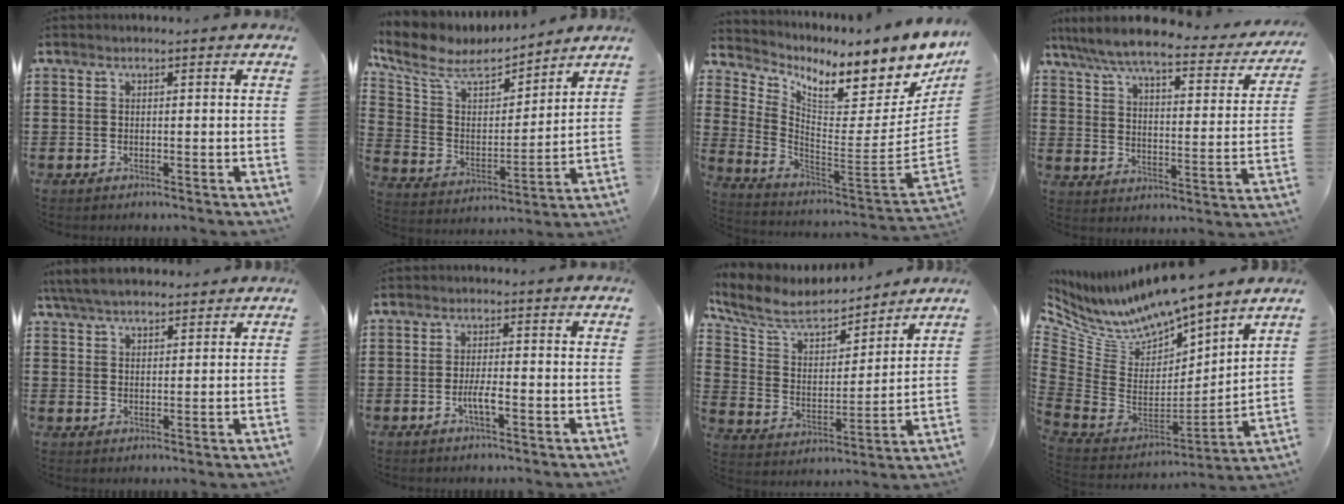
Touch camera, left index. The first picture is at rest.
{"total": 8.2, "force": [6.3, 3.3, 4.1], "torque": [-0.111, -0.031, 0.105]}
{"total": 7.7, "force": [5.6, 2.1, 4.9], "torque": [-0.100, -0.063, 0.089]}
{"total": 7.0, "force": [5.9, 0.5, 3.6], "torque": [-0.096, -0.038, 0.099]}
{"total": 5.1, "force": [4.7, 1.2, 1.8], "torque": [-0.049, -0.005, 0.088]}
{"total": 3.1, "force": [-1.1, 0.7, 2.8], "torque": [-0.055, -0.001, -0.021]}
{"total": 8.0, "force": [6.7, 2.8, 3.2], "torque": [-0.097, -0.038, 0.116]}
{"total": 7.5, "force": [7.0, 2.0, 1.6], "torque": [-0.074, -0.066, 0.122]}